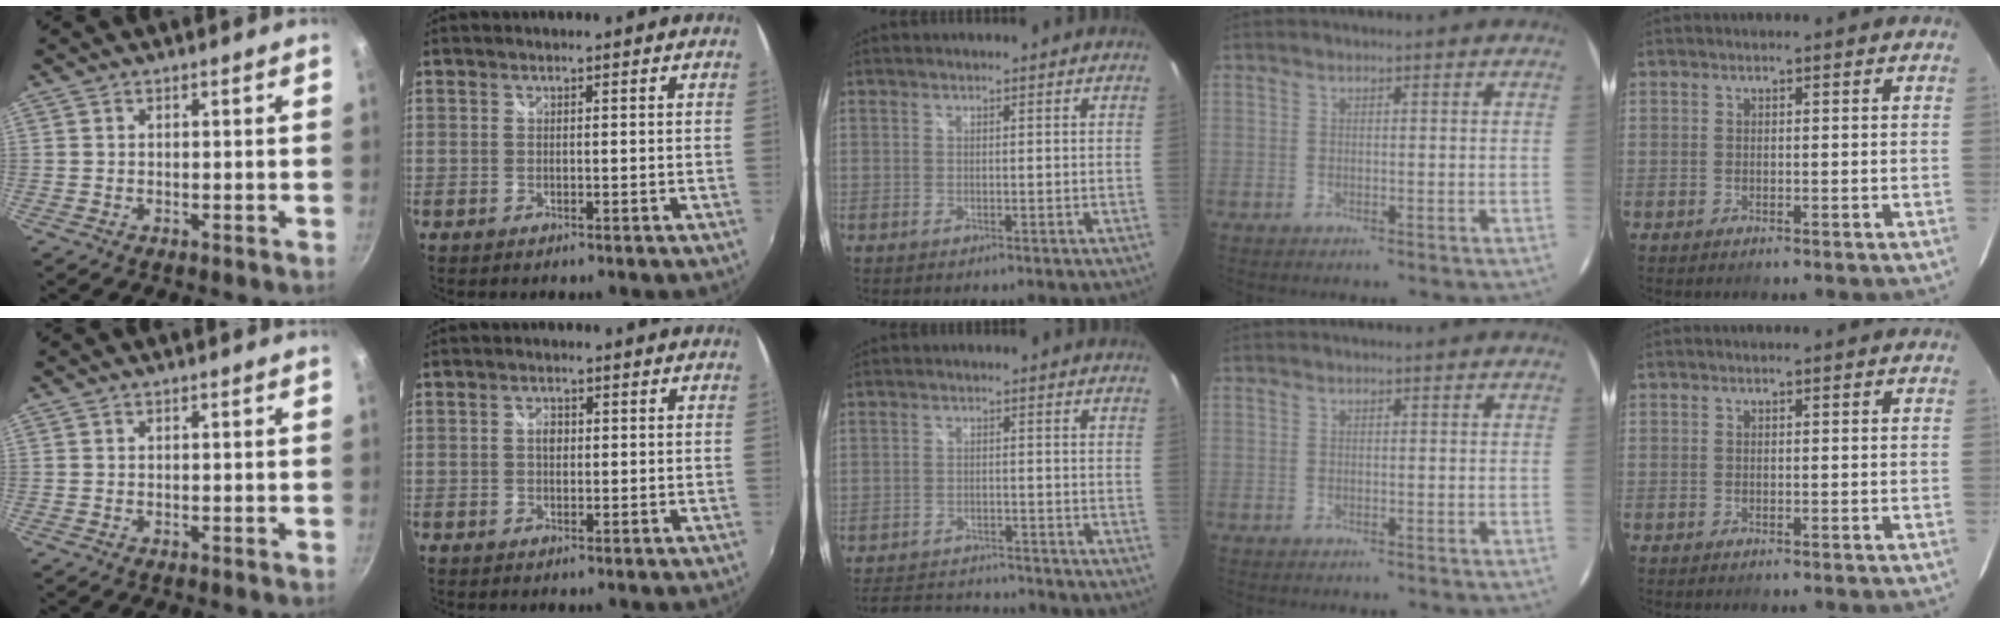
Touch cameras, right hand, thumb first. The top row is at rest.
{"index": {"total": 1.7, "force": [0.1, 1.3, 1.1], "torque": [-0.019, 0.004, 0.000]}, "middle": {"total": 9.6, "force": [-9.0, 2.3, 2.5], "torque": [-0.068, 0.011, -0.134]}}